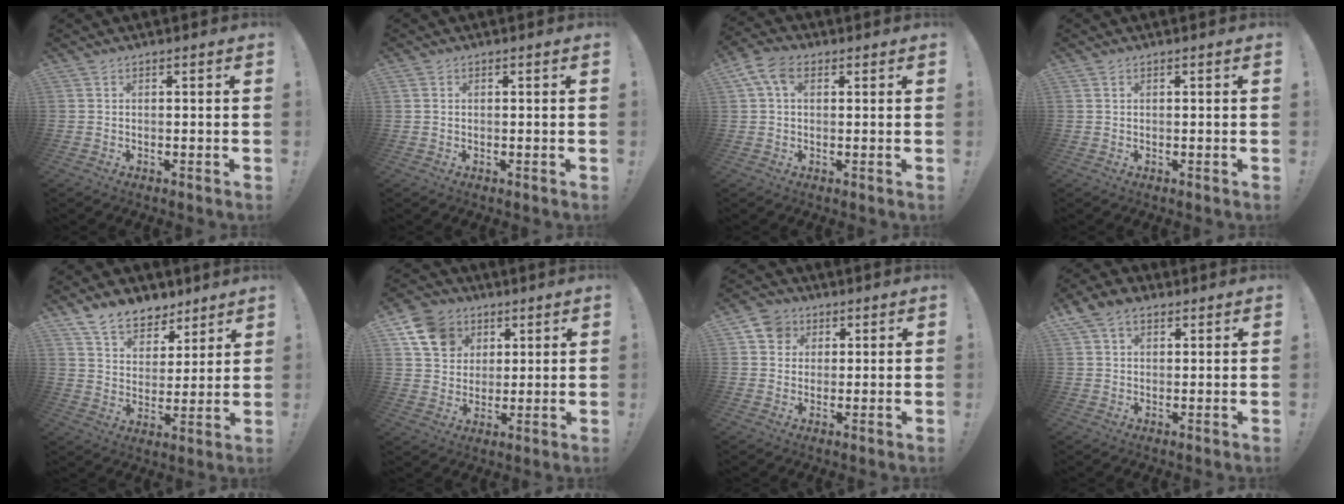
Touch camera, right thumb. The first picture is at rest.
{"total": 0.9, "force": [0.4, 0.6, 0.4], "torque": [0.000, -0.001, 0.006]}
{"total": 7.4, "force": [2.6, 4.6, 5.1], "torque": [-0.106, 0.008, 0.052]}
{"total": 0.5, "force": [0.3, 0.3, 0.2], "torque": [-0.005, 0.001, 0.006]}
{"total": 10.8, "force": [8.3, 6.2, 3.1], "torque": [-0.059, -0.059, 0.162]}
{"total": 12.7, "force": [6.2, 10.0, 4.8], "torque": [-0.078, -0.027, 0.125]}
{"total": 7.0, "force": [2.9, 6.1, 1.9], "torque": [-0.030, -0.011, 0.059]}
{"total": 6.9, "force": [3.7, 4.6, 3.7], "torque": [-0.062, -0.003, 0.072]}